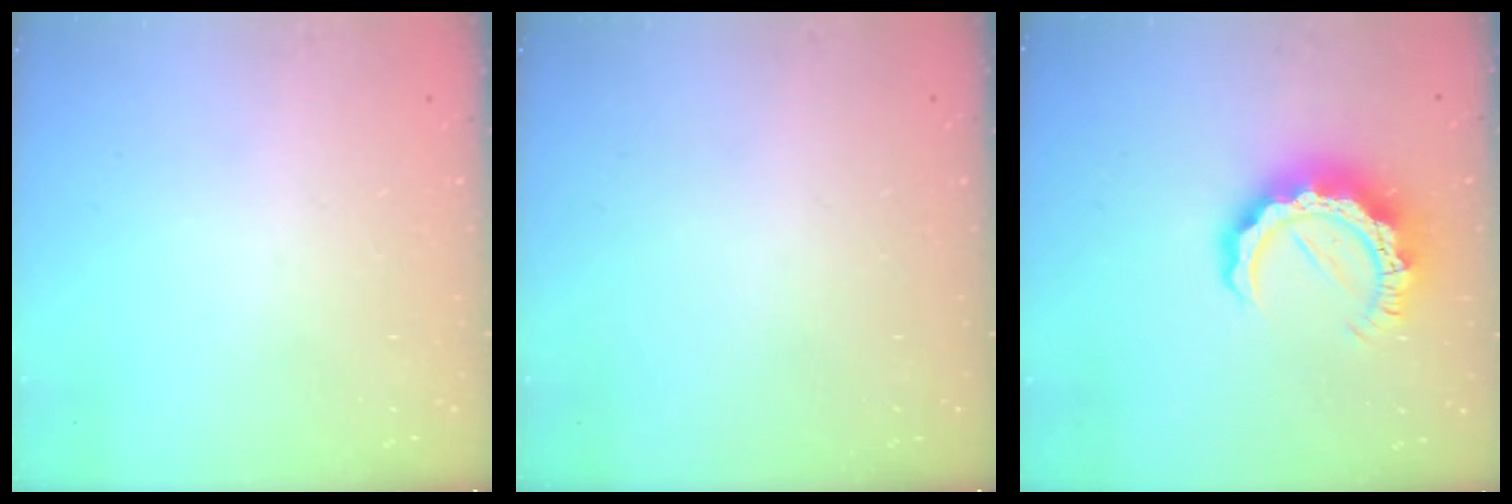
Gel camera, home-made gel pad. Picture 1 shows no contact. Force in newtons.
{"total": 0.0}
{"total": 12.5, "press": 12.5, "slide": 1.2}